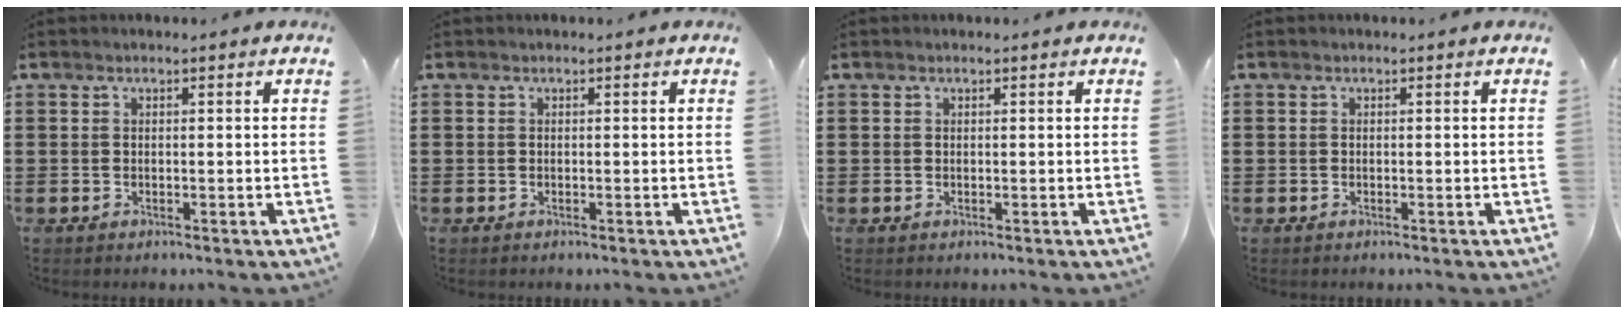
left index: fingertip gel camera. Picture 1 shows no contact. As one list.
[{"total": 0.0}, {"total": 0.0}, {"total": 0.0}]